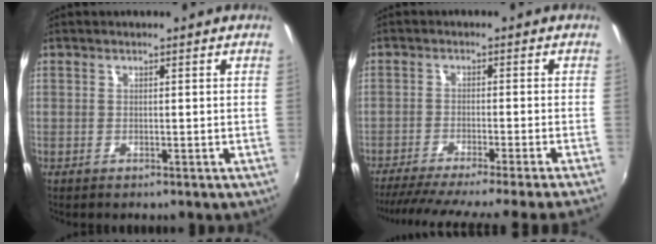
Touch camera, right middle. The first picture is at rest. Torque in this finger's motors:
{"motor_torque": [1.08, -1.06, 0.12, 0.07]}